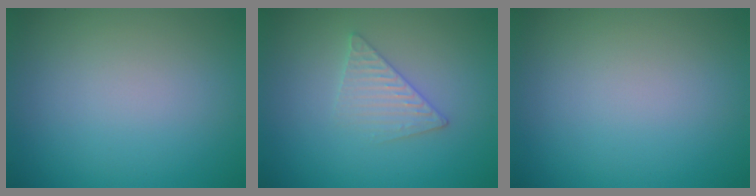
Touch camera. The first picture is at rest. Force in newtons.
{"total": 2.4, "press": 2.3, "slide": 0.2}
{"total": 0.0}